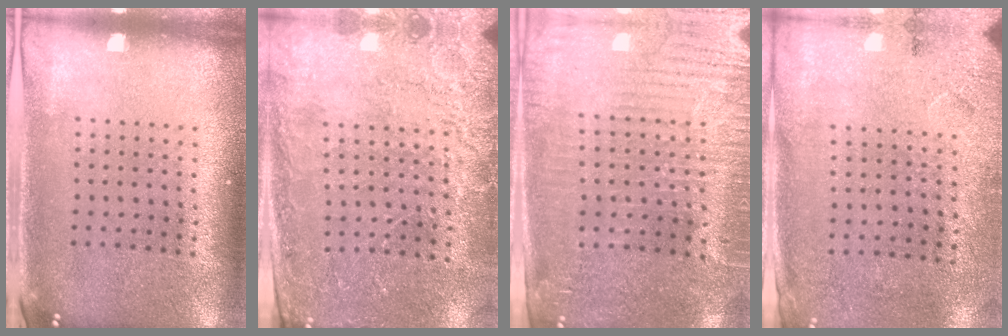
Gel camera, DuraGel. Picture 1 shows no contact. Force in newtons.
{"total": 2.6, "press": 2.5, "slide": 0.5}
{"total": 3.7, "press": 3.4, "slide": 1.5}
{"total": 2.7, "press": 2.2, "slide": 1.6}